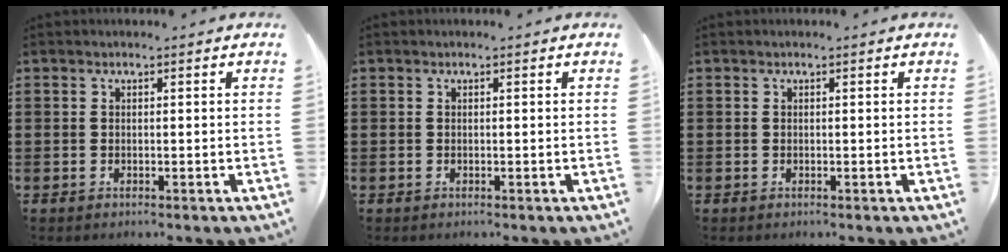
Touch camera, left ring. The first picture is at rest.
{"total": 0.0}
{"total": 0.0}